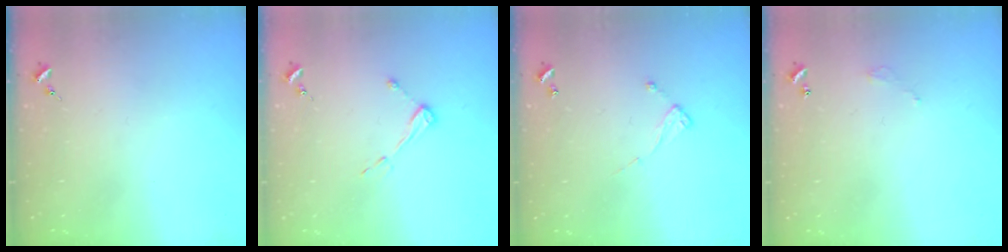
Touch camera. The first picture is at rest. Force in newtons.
{"total": 4.2, "press": 4.2, "slide": 0.6}
{"total": 6.4, "press": 6.4, "slide": 0.4}
{"total": 3.0, "press": 3.0, "slide": 0.2}